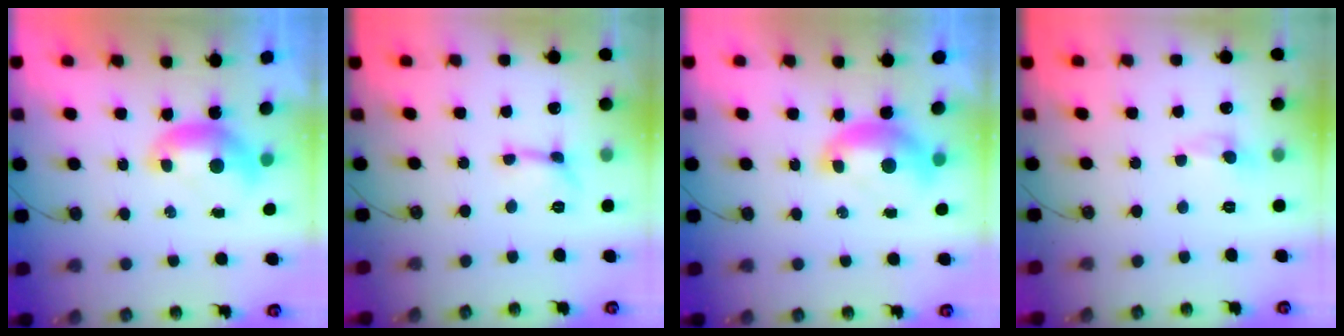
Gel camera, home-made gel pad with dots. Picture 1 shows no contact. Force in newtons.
{"total": 2.2, "press": 2.2, "slide": 0.4}
{"total": 1.5, "press": 1.4, "slide": 0.6}
{"total": 0.6, "press": 0.5, "slide": 0.4}